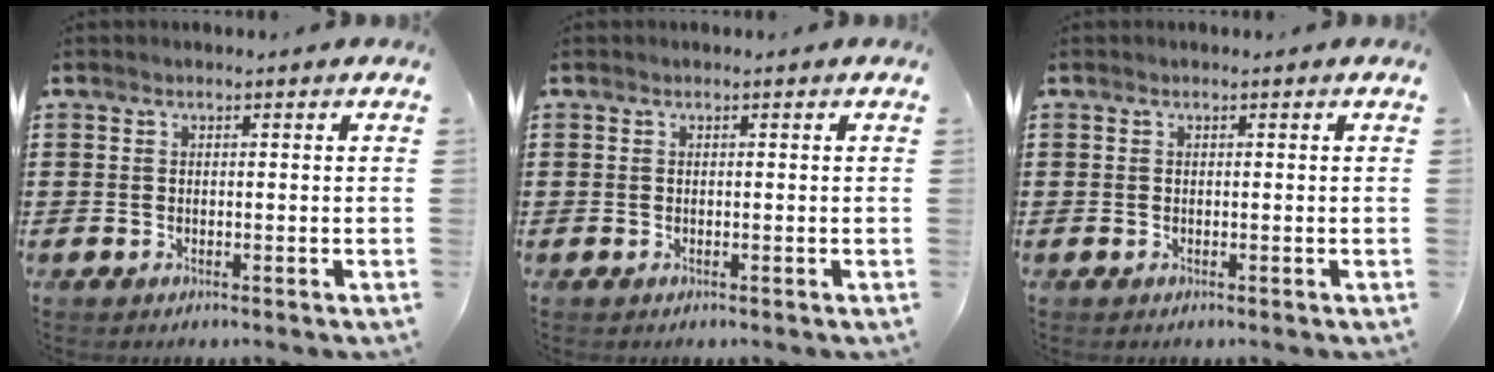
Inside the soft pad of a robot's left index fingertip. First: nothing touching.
{"total": 0.0}
{"total": 0.0}